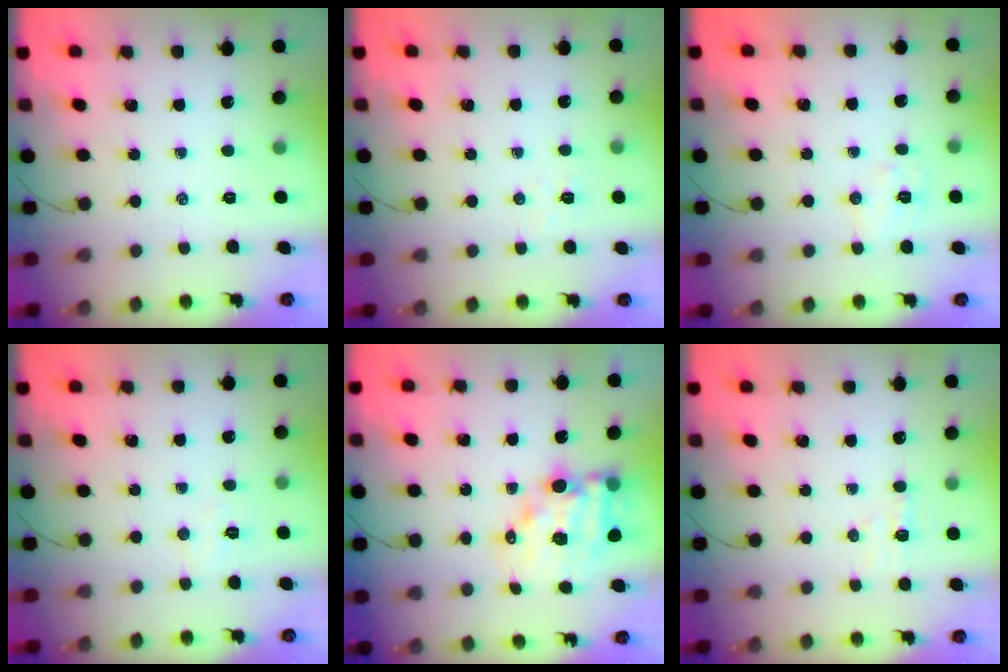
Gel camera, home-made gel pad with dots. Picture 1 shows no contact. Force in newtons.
{"total": 3.9, "press": 3.8, "slide": 0.9}
{"total": 6.8, "press": 6.8, "slide": 0.9}
{"total": 3.9, "press": 3.8, "slide": 0.8}
{"total": 12.2, "press": 11.8, "slide": 3.0}
{"total": 4.5, "press": 4.3, "slide": 1.3}